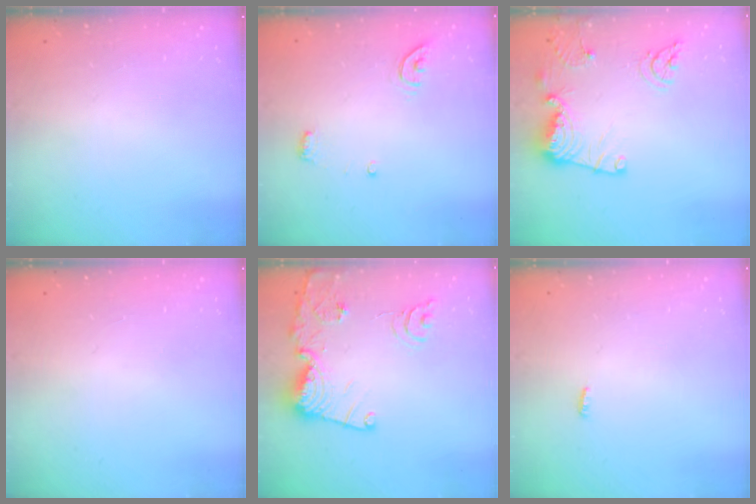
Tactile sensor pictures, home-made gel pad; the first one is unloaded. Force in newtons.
{"total": 5.5, "press": 5.5, "slide": 0.2}
{"total": 14.1, "press": 14.0, "slide": 1.1}
{"total": 0.9, "press": 0.9, "slide": 0.0}
{"total": 18.1, "press": 18.0, "slide": 2.0}
{"total": 3.0, "press": 2.9, "slide": 0.8}